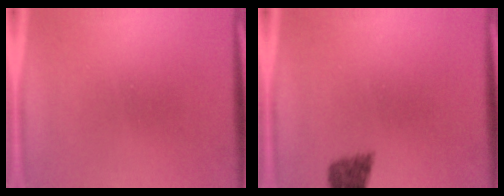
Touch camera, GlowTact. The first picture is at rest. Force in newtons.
{"total": 2.3}